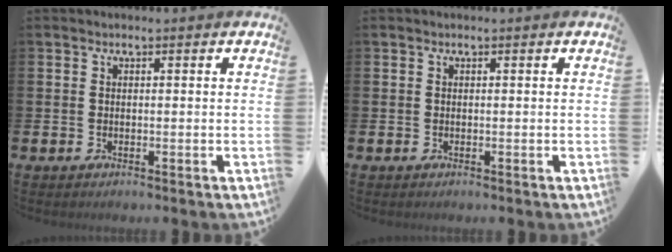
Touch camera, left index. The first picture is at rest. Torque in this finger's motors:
{"motor_torque": [0.00, 0.00, 0.01, 0.00]}